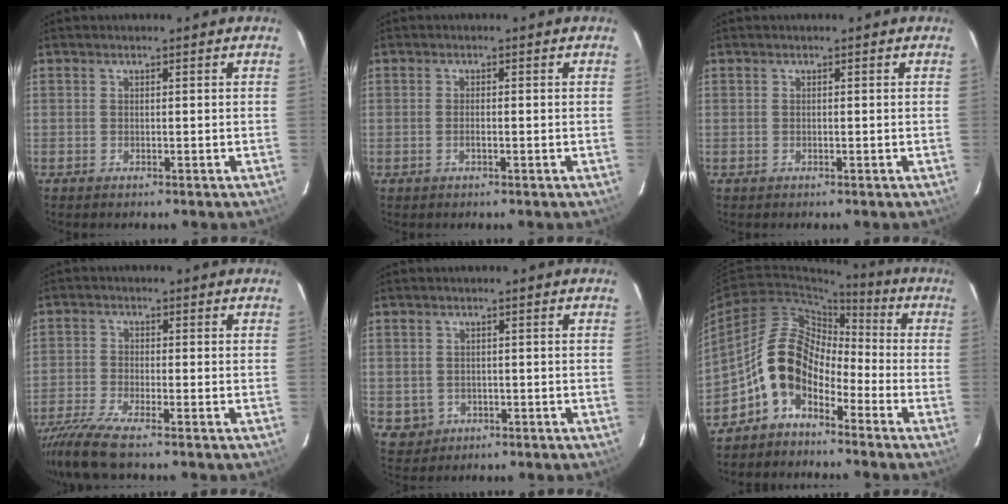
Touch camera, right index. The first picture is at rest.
{"total": 1.0, "force": [-0.4, 0.2, 0.9], "torque": [-0.019, 0.000, -0.007]}
{"total": 0.0}
{"total": 7.7, "force": [-6.5, -0.2, 4.1], "torque": [-0.106, -0.028, -0.123]}
{"total": 3.3, "force": [-0.5, 3.3, 0.6], "torque": [-0.017, 0.003, 0.004]}
{"total": 9.9, "force": [-5.6, 6.3, 5.2], "torque": [-0.095, 0.028, -0.113]}